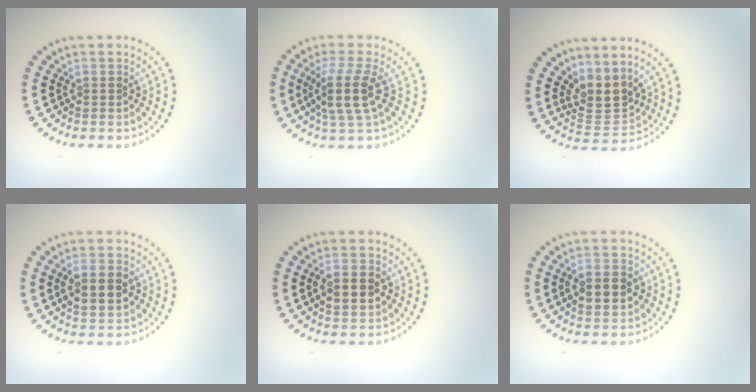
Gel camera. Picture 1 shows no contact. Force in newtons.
{"total": 3.7, "press": 2.9, "slide": 2.3}
{"total": 3.4, "press": 2.8, "slide": 1.9}
{"total": 3.6, "press": 3.6, "slide": 0.4}
{"total": 3.0, "press": 3.0, "slide": 0.2}
{"total": 4.1, "press": 4.1, "slide": 0.1}